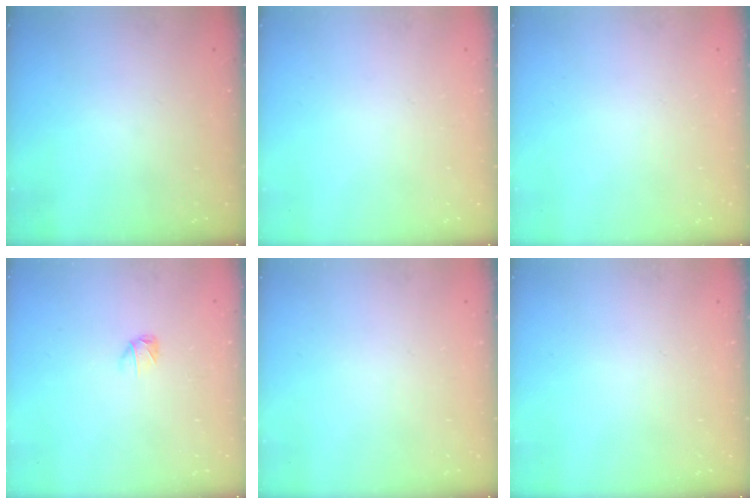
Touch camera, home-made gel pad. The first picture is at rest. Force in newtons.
{"total": 0.0}
{"total": 0.0}
{"total": 3.0, "press": 3.0, "slide": 0.5}
{"total": 0.0}
{"total": 0.0}